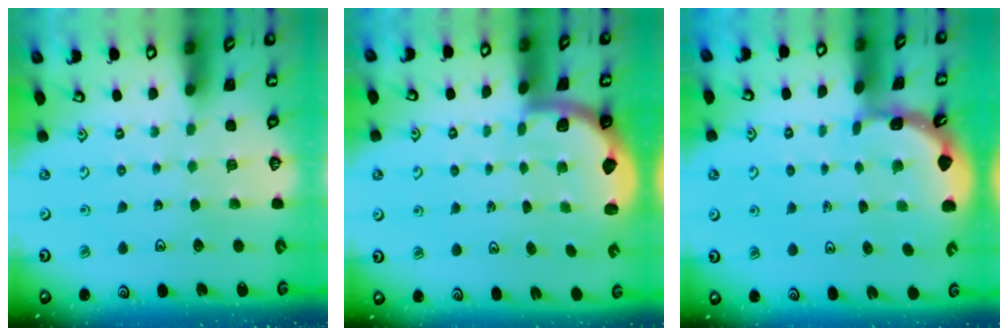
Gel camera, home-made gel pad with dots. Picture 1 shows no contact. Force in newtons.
{"total": 1.9, "press": 1.8, "slide": 0.5}
{"total": 1.6, "press": 1.6, "slide": 0.1}